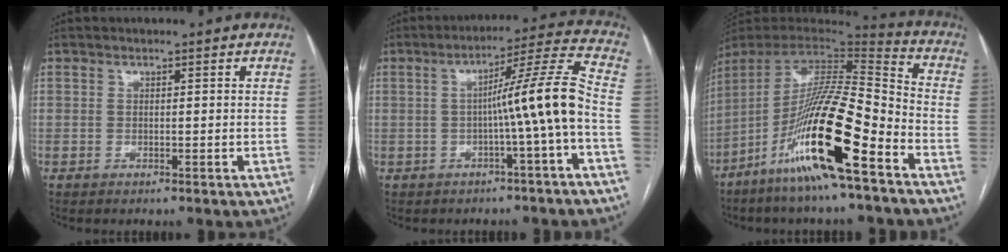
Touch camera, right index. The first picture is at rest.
{"total": 9.9, "force": [-2.0, -1.8, 9.6], "torque": [-0.138, 0.023, -0.031]}
{"total": 20.5, "force": [-10.5, 1.0, 17.6], "torque": [-0.338, -0.035, -0.202]}